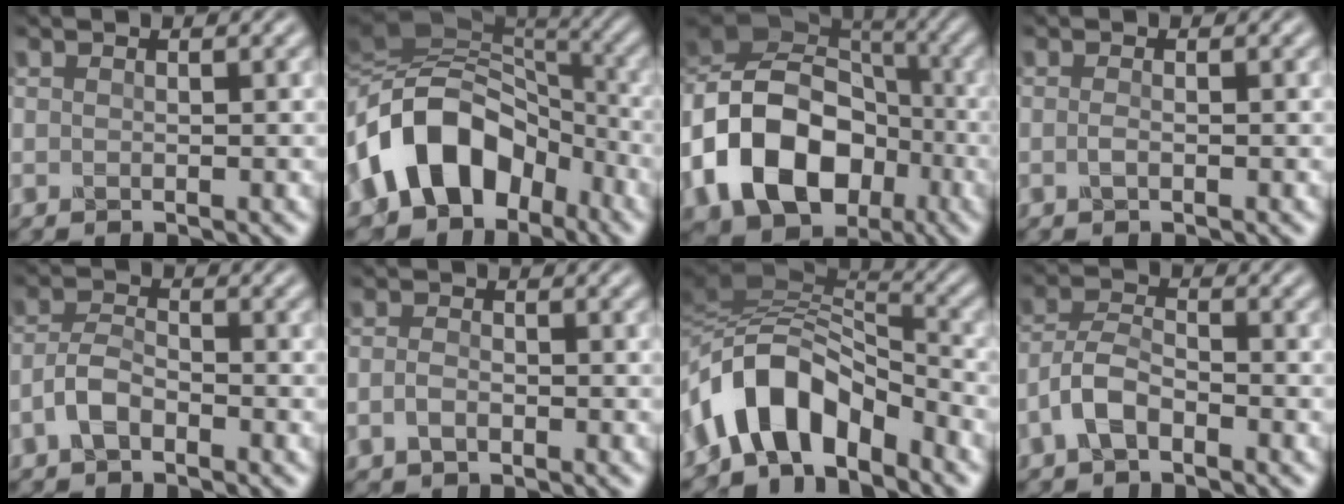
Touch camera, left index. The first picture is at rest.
{"total": 10.4, "force": [-3.2, 7.6, 6.5], "torque": [-0.115, 0.024, -0.071]}
{"total": 13.7, "force": [-3.6, 10.4, 8.1], "torque": [-0.180, -0.009, -0.074]}
{"total": 0.0}
{"total": 2.5, "force": [-1.7, 1.2, 1.3], "torque": [-0.034, 0.011, -0.047]}
{"total": 0.9, "force": [-0.5, 0.6, 0.5], "torque": [-0.021, 0.005, -0.018]}
{"total": 7.4, "force": [-3.3, 4.1, 5.2], "torque": [-0.084, 0.017, -0.066]}
{"total": 3.2, "force": [-2.0, 1.6, 1.8], "torque": [-0.046, 0.013, -0.052]}